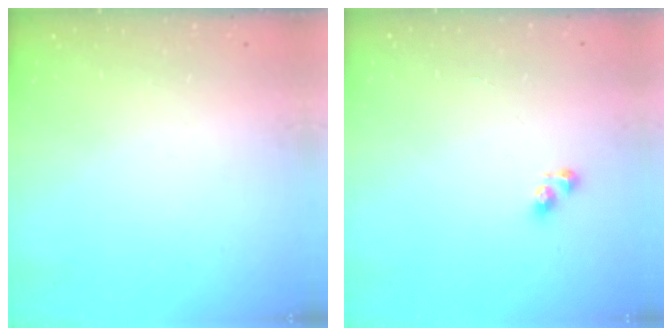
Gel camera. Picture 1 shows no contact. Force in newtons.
{"total": 3.5, "press": 3.5, "slide": 0.5}